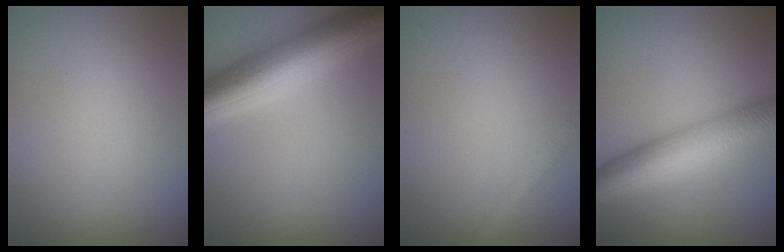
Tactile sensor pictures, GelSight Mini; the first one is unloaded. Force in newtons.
{"total": 9.0, "press": 9.0, "slide": 0.2}
{"total": 1.6, "press": 1.6, "slide": 0.1}
{"total": 7.9, "press": 7.9, "slide": 0.1}